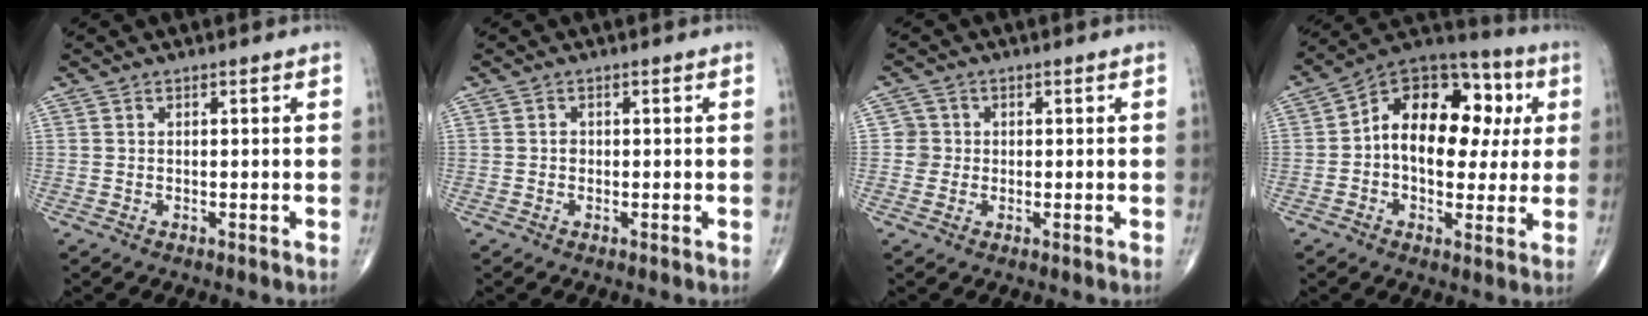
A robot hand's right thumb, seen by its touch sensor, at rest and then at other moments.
{"total": 0.8, "force": [-0.1, 0.7, 0.4], "torque": [-0.001, 0.003, -0.004]}
{"total": 2.7, "force": [0.0, 2.7, 0.0], "torque": [0.023, 0.008, -0.004]}
{"total": 19.1, "force": [2.2, 12.1, 14.7], "torque": [-0.177, 0.032, 0.025]}